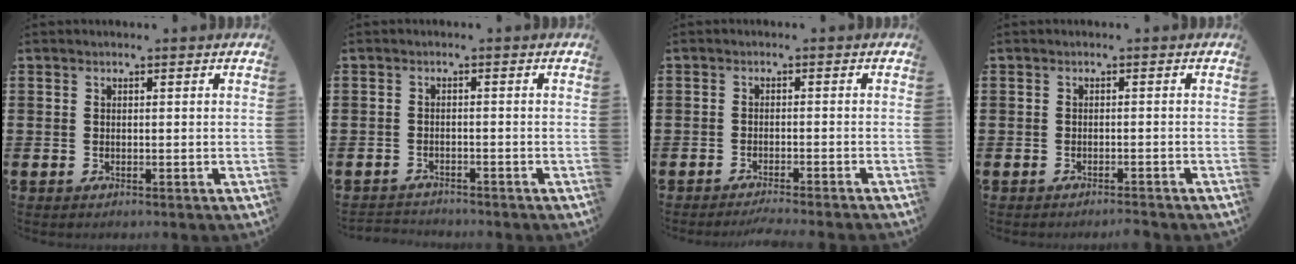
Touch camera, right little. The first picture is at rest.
{"total": 1.4, "force": [-1.4, 0.1, -0.1], "torque": [-0.002, 0.003, -0.031]}
{"total": 1.5, "force": [-1.4, -0.2, 0.6], "torque": [-0.006, 0.001, -0.027]}
{"total": 1.0, "force": [-0.9, -0.1, 0.2], "torque": [-0.004, -0.001, -0.019]}